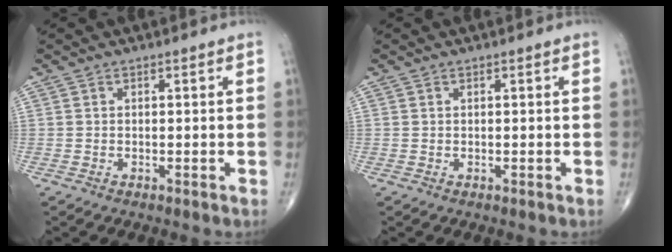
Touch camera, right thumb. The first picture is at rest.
{"total": 0.0}